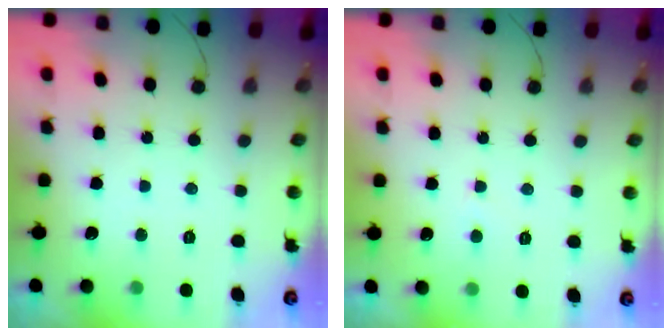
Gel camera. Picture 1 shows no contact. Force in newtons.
{"total": 2.6, "press": 2.6, "slide": 0.3}